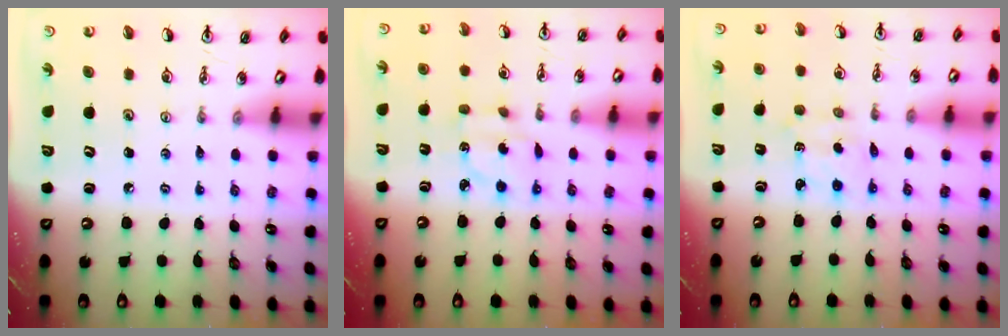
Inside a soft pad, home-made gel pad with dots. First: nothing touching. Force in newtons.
{"total": 4.0, "press": 4.0, "slide": 0.1}
{"total": 1.8, "press": 1.8, "slide": 0.4}